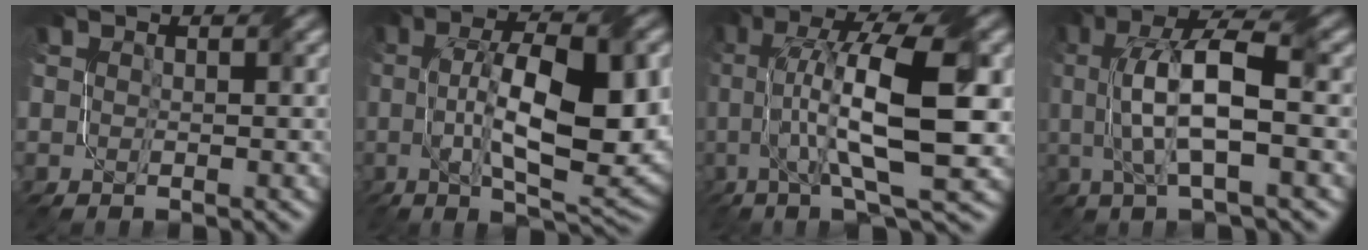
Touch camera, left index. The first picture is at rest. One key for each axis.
{"total": 12.6, "fx": 0.1, "fy": 4.5, "fz": 11.8, "tx": -0.182, "ty": 0.003, "tz": 0.009}
{"total": 12.6, "fx": 1.2, "fy": 3.6, "fz": 12.1, "tx": -0.197, "ty": 0.015, "tz": 0.027}
{"total": 8.7, "fx": 0.5, "fy": 2.6, "fz": 8.3, "tx": -0.154, "ty": 0.016, "tz": 0.012}